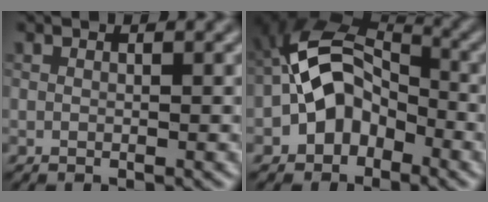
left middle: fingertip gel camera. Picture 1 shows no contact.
{"total": 7.5, "force": [-2.9, 5.1, 4.7], "torque": [-0.074, 0.020, -0.062]}